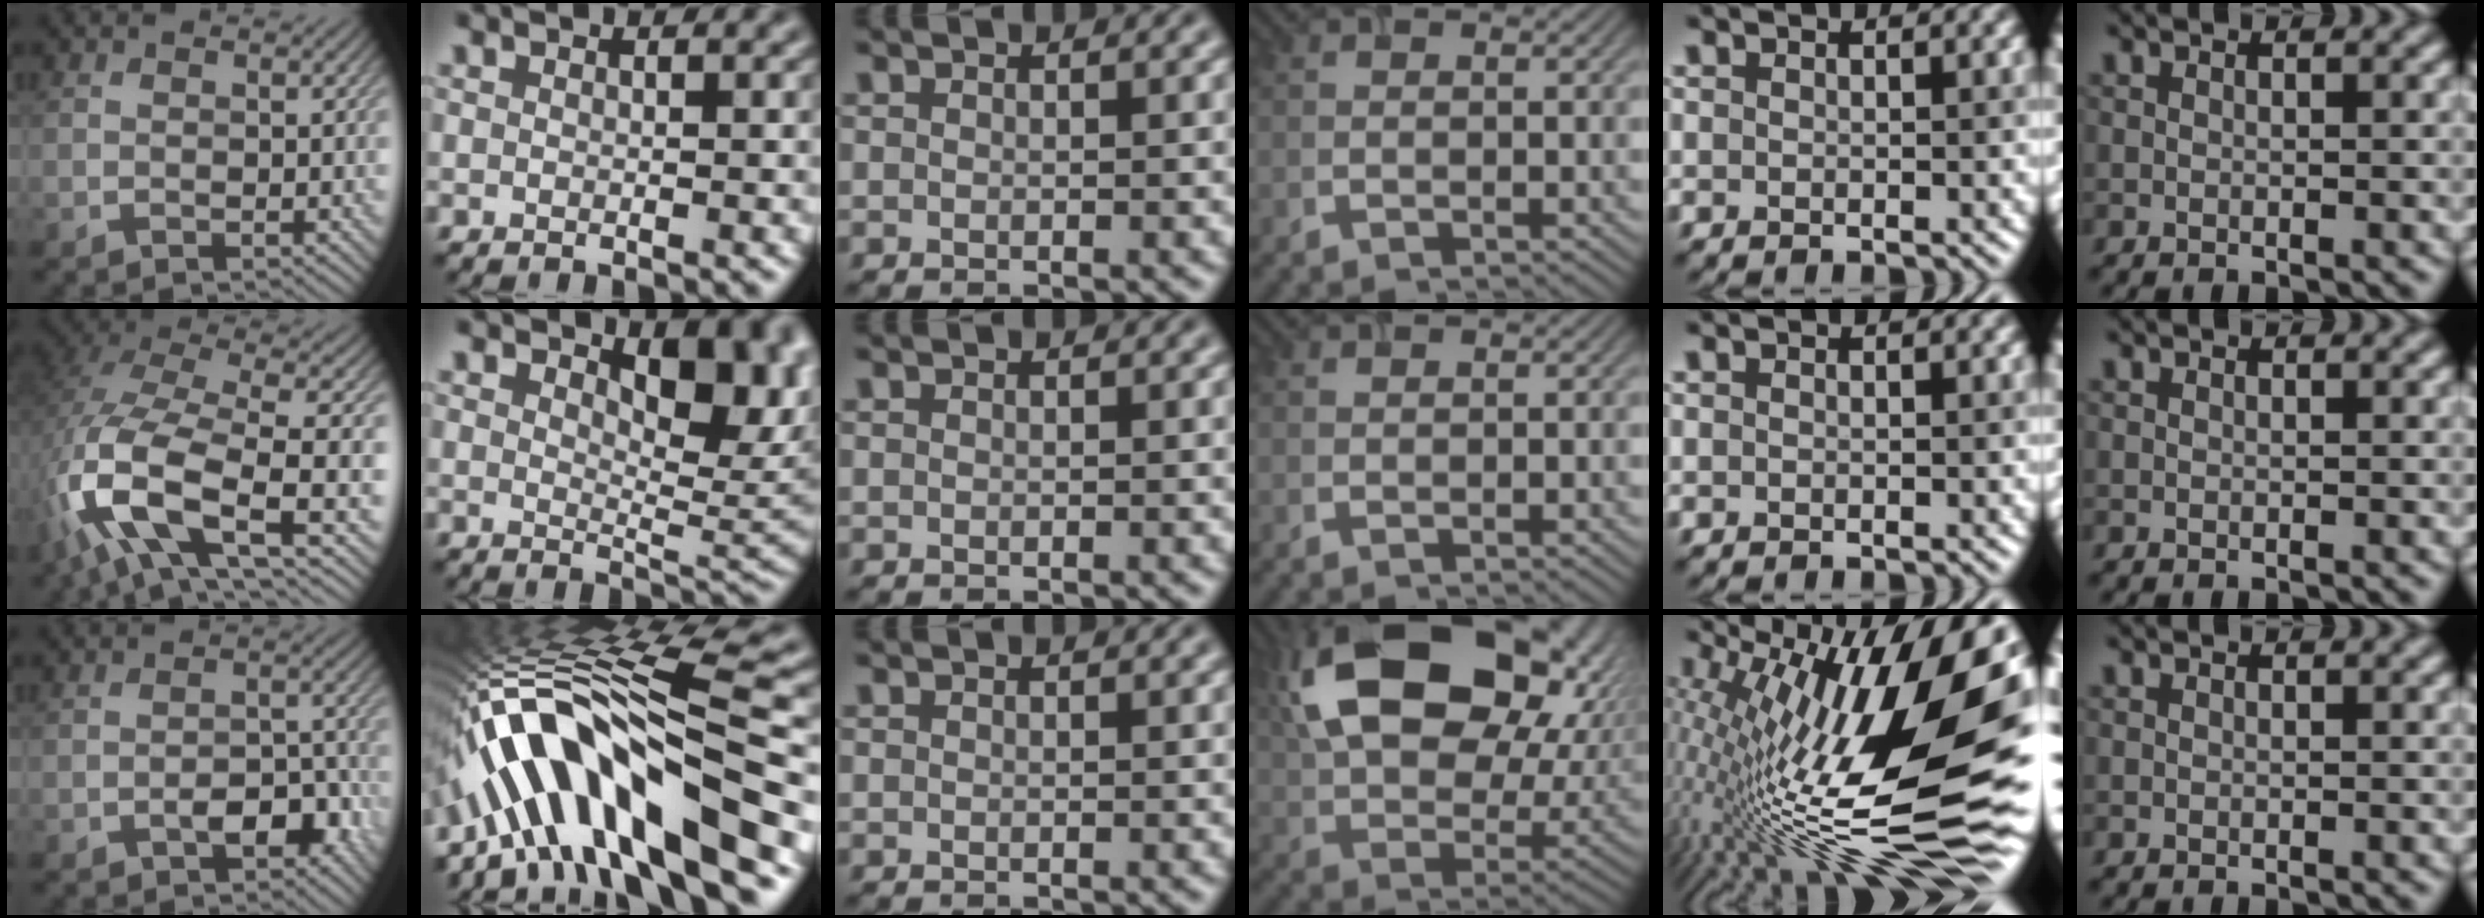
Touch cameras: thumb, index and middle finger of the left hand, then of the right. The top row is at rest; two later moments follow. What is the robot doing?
{"motion": "open", "object": "airpods case & airpods"}